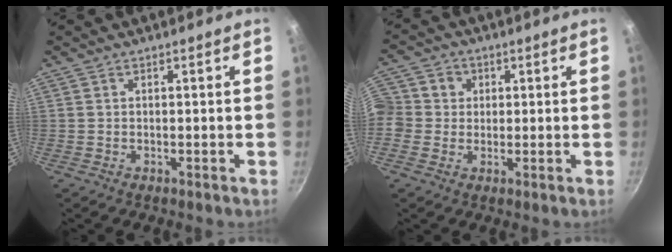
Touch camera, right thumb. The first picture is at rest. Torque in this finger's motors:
{"motor_torque": [0.24, 0.28, 0.48, -0.04, 0.15]}